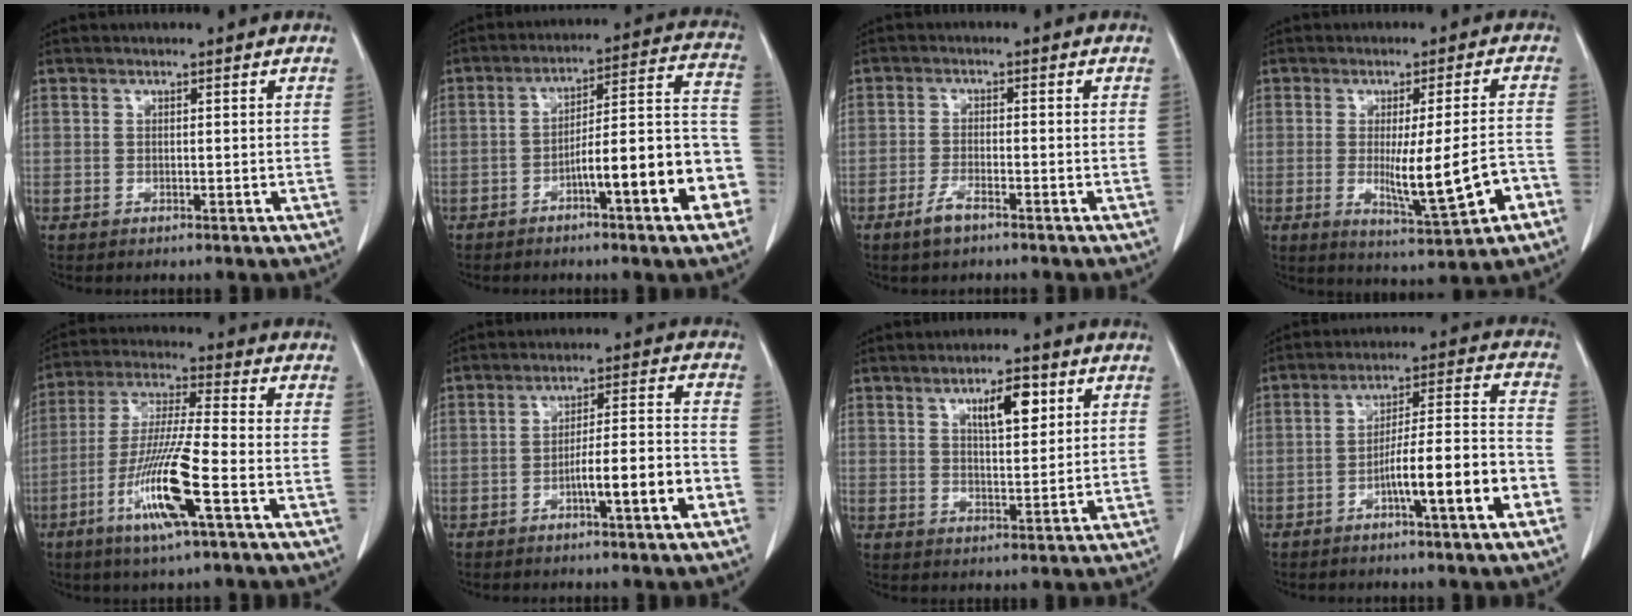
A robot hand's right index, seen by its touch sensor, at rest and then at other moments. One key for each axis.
{"total": 14.9, "fx": -6.1, "fy": 2.1, "fz": 13.5, "tx": -0.168, "ty": 0.040, "tz": -0.084}
{"total": 3.2, "fx": -2.3, "fy": 0.7, "fz": 2.1, "tx": -0.050, "ty": -0.002, "tz": -0.043}
{"total": 11.2, "fx": -3.3, "fy": 0.4, "fz": 10.7, "tx": -0.162, "ty": -0.017, "tz": -0.039}
{"total": 13.1, "fx": -5.5, "fy": -0.1, "fz": 11.9, "tx": -0.243, "ty": -0.018, "tz": -0.105}
{"total": 8.6, "fx": -3.9, "fy": 0.3, "fz": 7.6, "tx": -0.119, "ty": 0.017, "tz": -0.058}
{"total": 6.2, "fx": 2.9, "fy": 1.8, "fz": 5.2, "tx": -0.086, "ty": 0.003, "tz": 0.049}
{"total": 12.1, "fx": -5.4, "fy": 0.4, "fz": 10.8, "tx": -0.167, "ty": 0.020, "tz": -0.083}